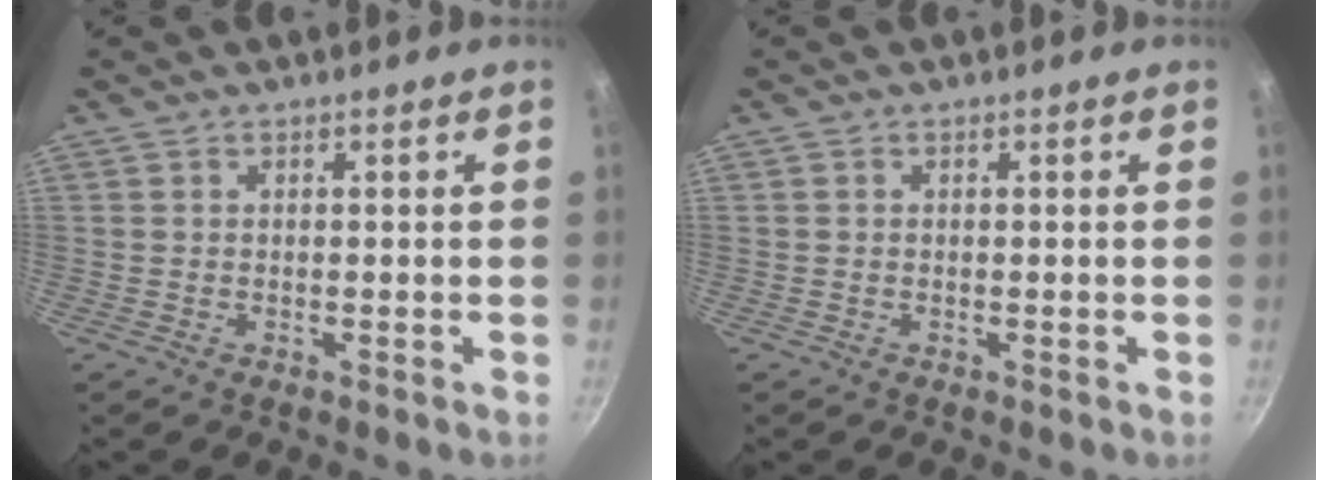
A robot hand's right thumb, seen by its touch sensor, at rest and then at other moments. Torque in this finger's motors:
{"motor_torque": [0.00, -0.25, -0.02, -0.22, -0.03]}